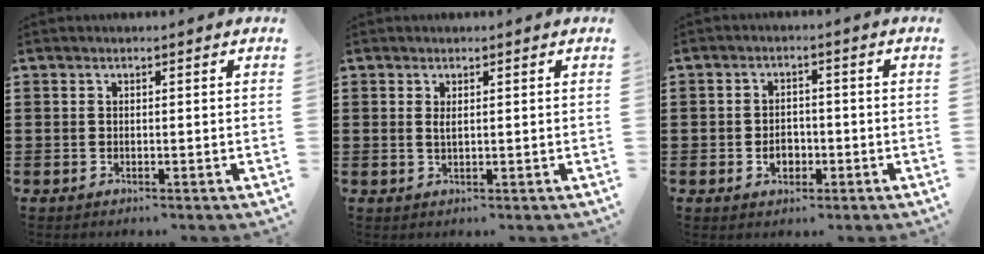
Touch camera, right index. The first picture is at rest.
{"total": 1.1, "force": [0.4, 0.3, 1.0], "torque": [-0.021, 0.003, 0.007]}
{"total": 3.2, "force": [-1.0, 2.3, 1.9], "torque": [-0.032, -0.001, -0.022]}